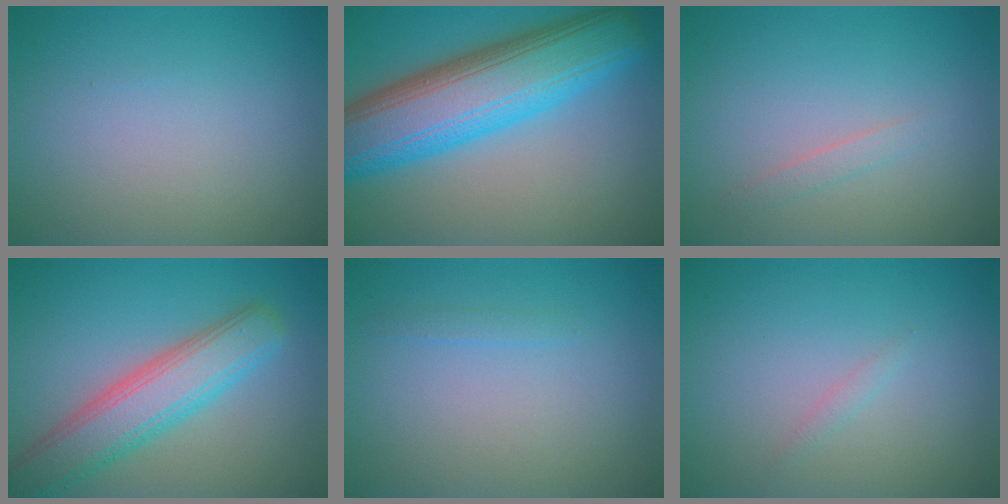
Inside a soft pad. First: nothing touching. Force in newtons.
{"total": 12.0, "press": 12.0, "slide": 0.2}
{"total": 0.9, "press": 0.9, "slide": 0.0}
{"total": 6.4, "press": 6.4, "slide": 0.3}
{"total": 0.6, "press": 0.6, "slide": 0.1}
{"total": 0.6, "press": 0.6, "slide": 0.1}